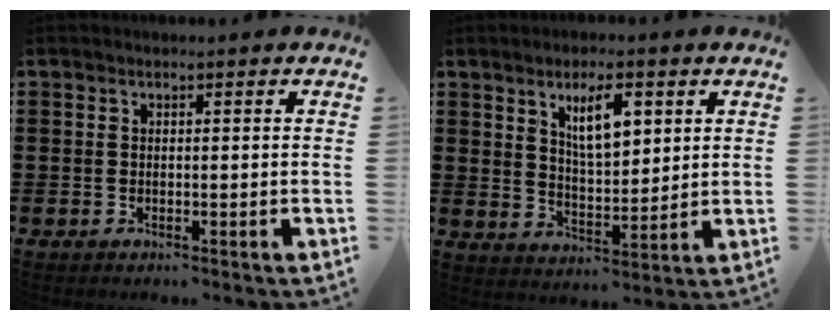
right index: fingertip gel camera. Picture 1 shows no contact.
{"total": 6.9, "force": [3.2, 2.6, 5.6], "torque": [-0.095, -0.002, 0.049]}